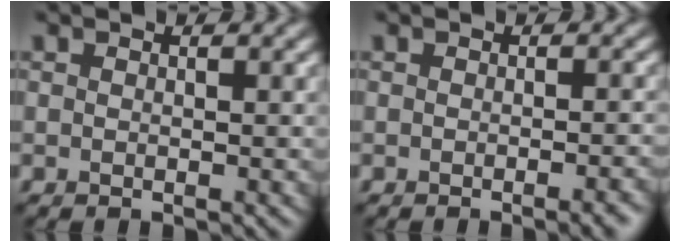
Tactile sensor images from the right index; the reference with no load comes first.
{"total": 2.0, "force": [-1.3, 0.5, 1.5], "torque": [-0.009, 0.005, -0.020]}